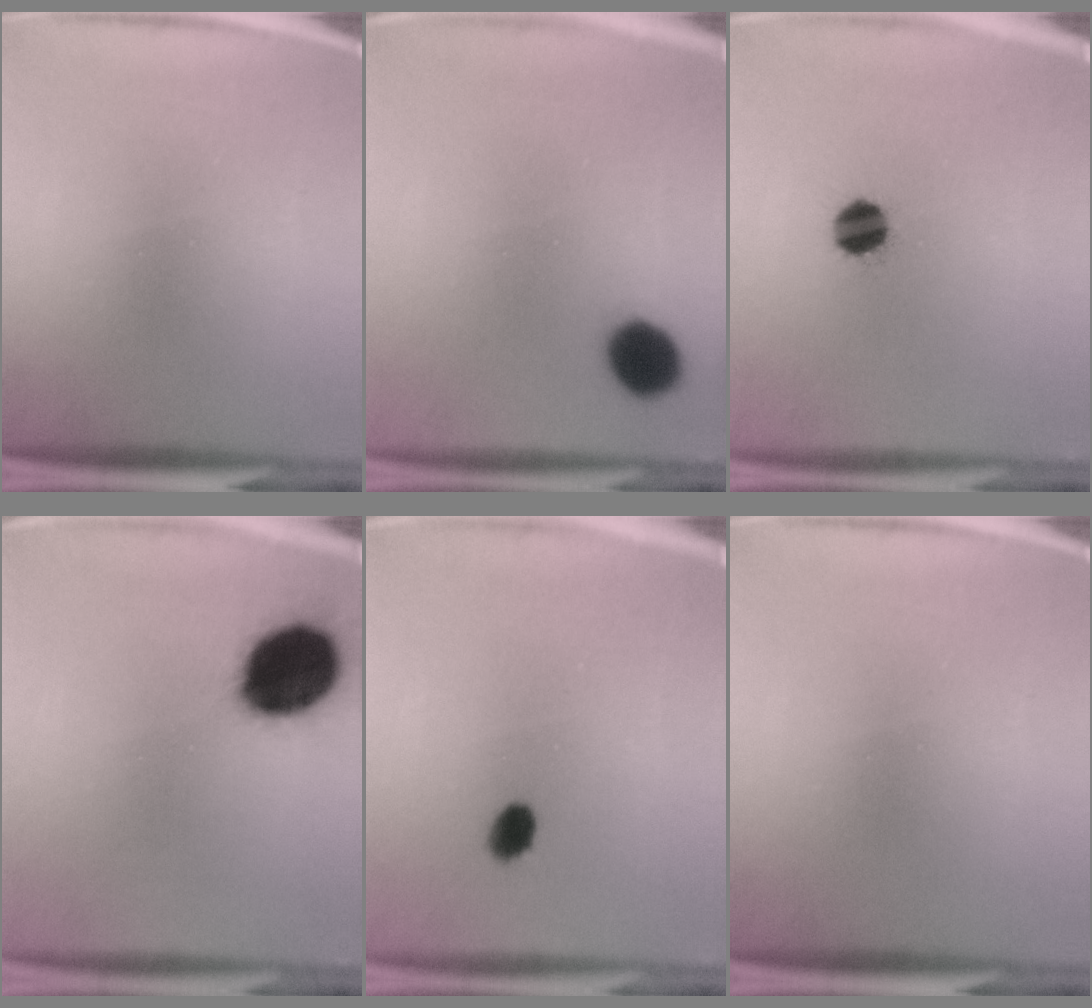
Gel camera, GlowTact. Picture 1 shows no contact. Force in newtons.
{"total": 7.8}
{"total": 6.4}
{"total": 19.3}
{"total": 3.2}
{"total": 0.0}